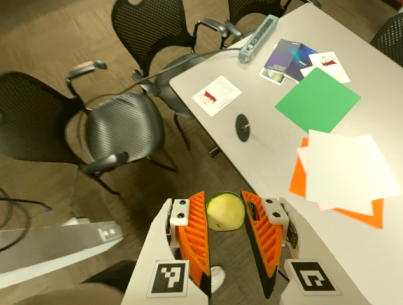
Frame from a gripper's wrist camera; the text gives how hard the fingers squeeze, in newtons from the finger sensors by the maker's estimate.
{"total": 8.1, "left": 8.3, "right": 8.0}